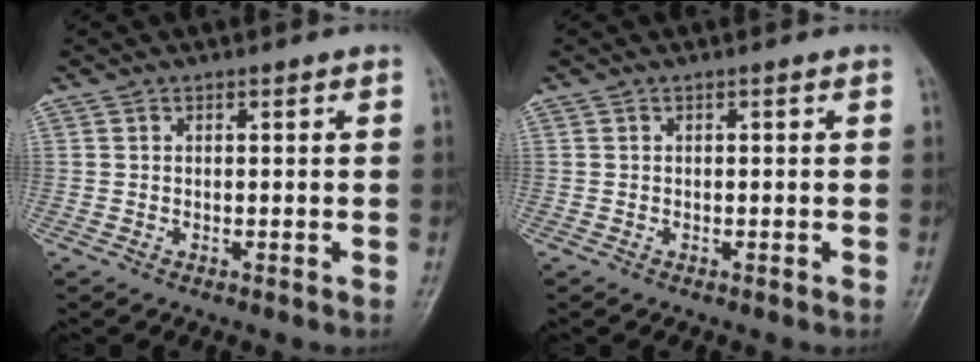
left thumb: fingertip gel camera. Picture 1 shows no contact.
{"total": 0.0}